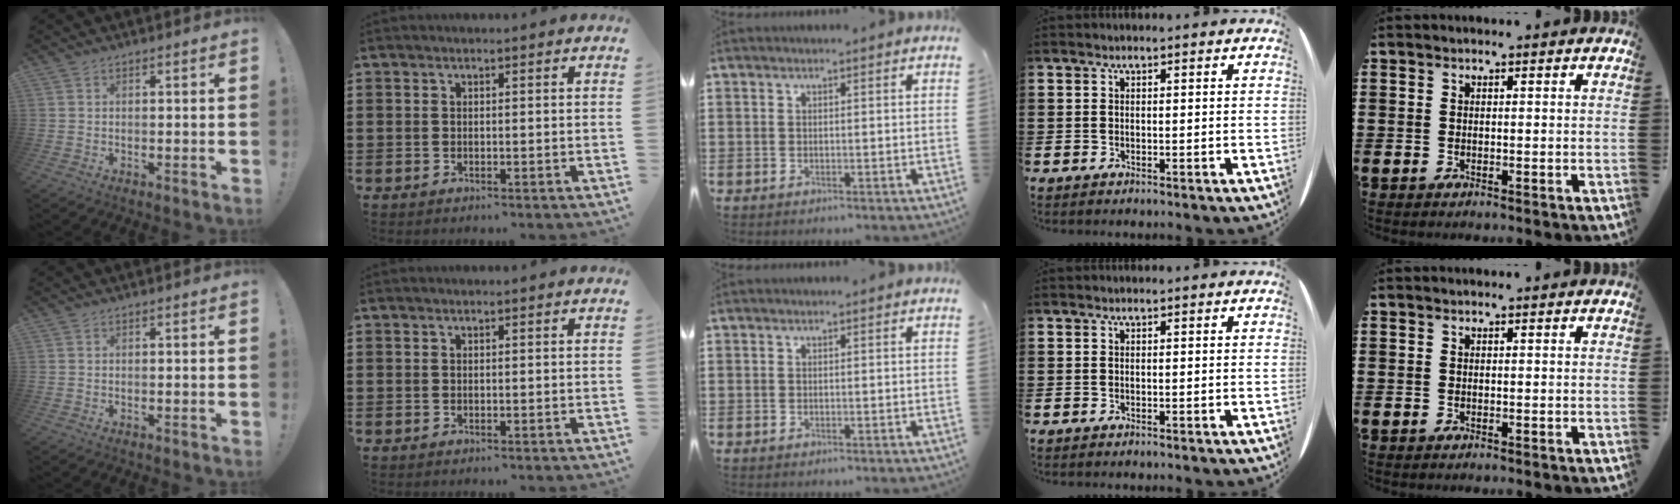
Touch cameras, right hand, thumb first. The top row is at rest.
{}